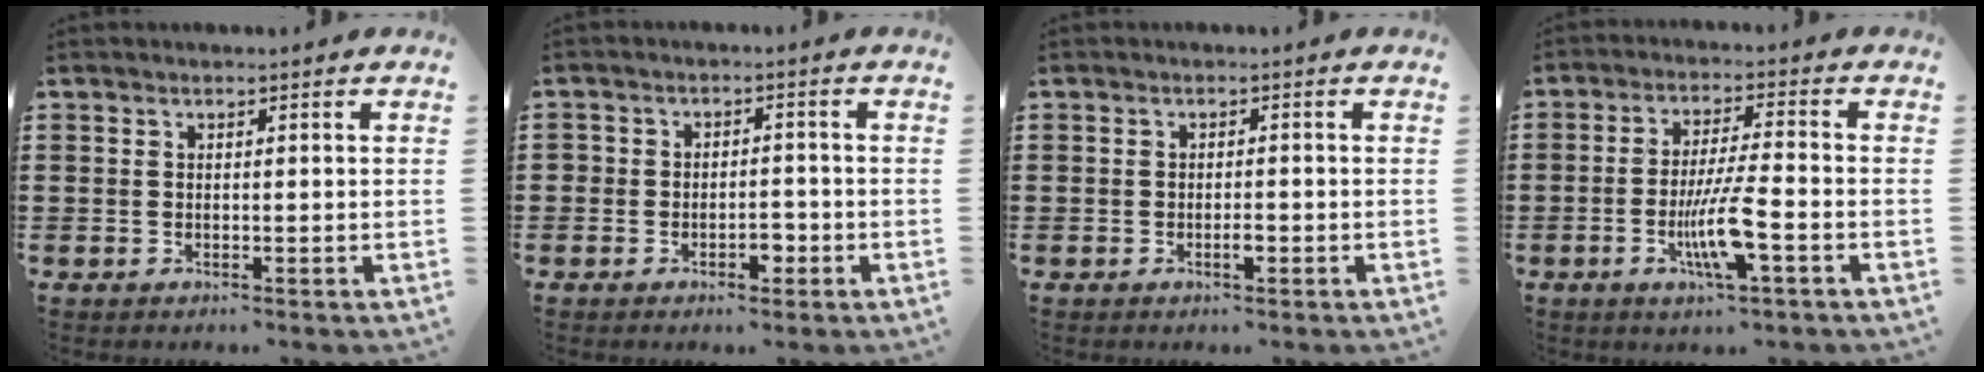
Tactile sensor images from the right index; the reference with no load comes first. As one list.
[{"total": 3.1, "force": [-1.7, 2.0, 1.6], "torque": [-0.034, 0.006, -0.035]}, {"total": 1.8, "force": [-0.8, 0.6, 1.5], "torque": [-0.029, -0.002, -0.013]}, {"total": 8.3, "force": [-3.1, 1.0, 7.6], "torque": [-0.148, -0.014, -0.058]}]